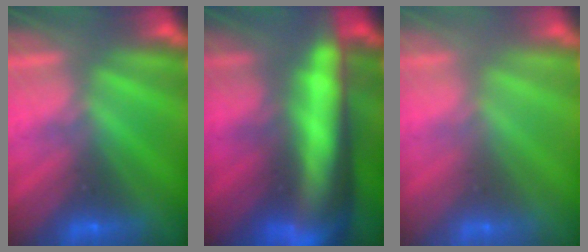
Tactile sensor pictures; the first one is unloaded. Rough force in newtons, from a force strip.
{"total": 9.6}
{"total": 2.9}